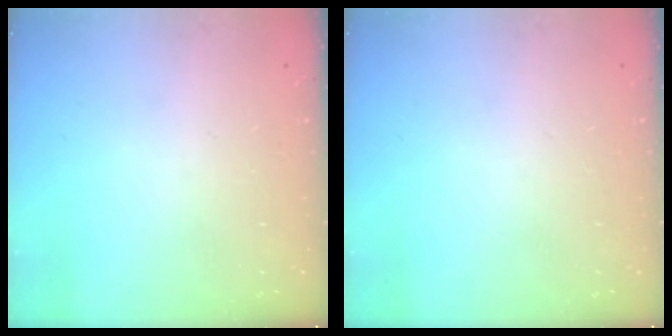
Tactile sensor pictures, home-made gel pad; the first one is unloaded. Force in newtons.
{"total": 0.0}